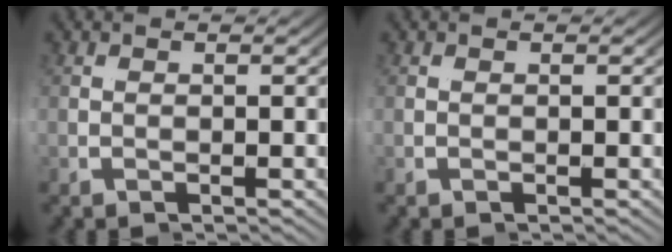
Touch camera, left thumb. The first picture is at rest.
{"total": 0.0}